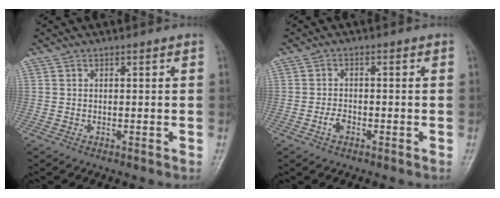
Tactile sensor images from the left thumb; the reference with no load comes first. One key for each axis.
{"total": 2.4, "fx": -1.2, "fy": 1.4, "fz": 1.6, "tx": -0.028, "ty": 0.010, "tz": -0.024}